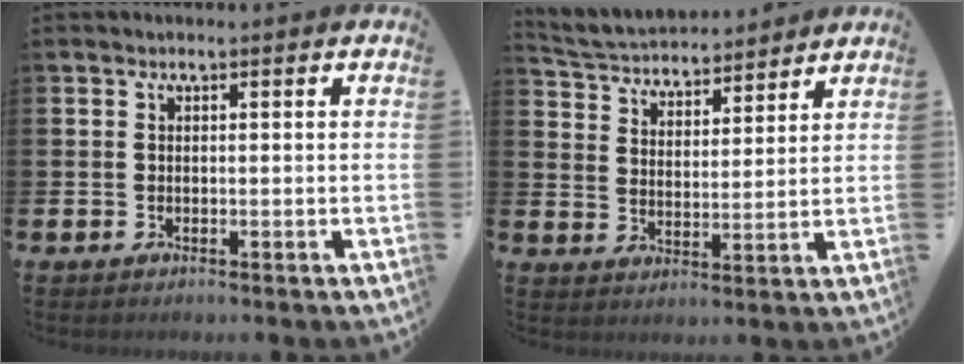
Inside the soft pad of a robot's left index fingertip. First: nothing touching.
{"total": 4.5, "force": [4.3, 1.1, 0.0], "torque": [-0.025, -0.033, 0.073]}